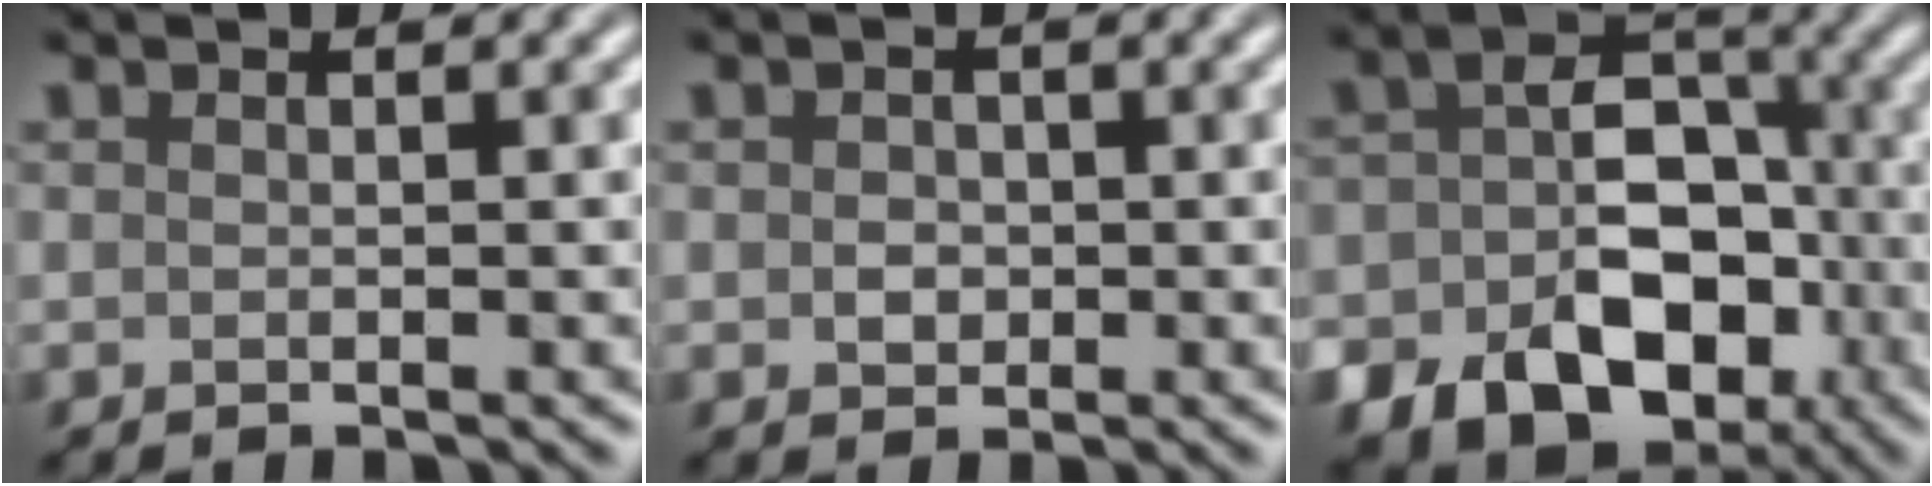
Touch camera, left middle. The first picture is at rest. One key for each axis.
{"total": 1.5, "fx": 0.0, "fy": 1.3, "fz": 0.8, "tx": -0.015, "ty": 0.000, "tz": -0.003}
{"total": 13.1, "fx": -5.4, "fy": 9.7, "fz": 7.0, "tx": -0.077, "ty": -0.017, "tz": -0.091}